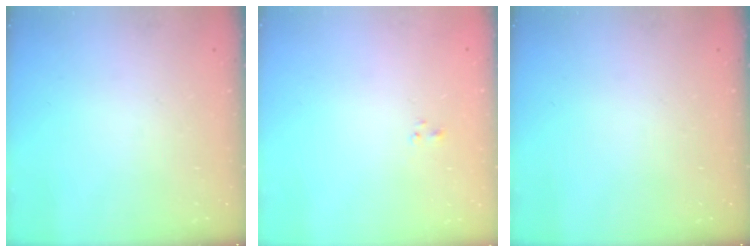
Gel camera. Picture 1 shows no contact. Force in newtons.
{"total": 1.2, "press": 1.0, "slide": 0.6}
{"total": 0.0}